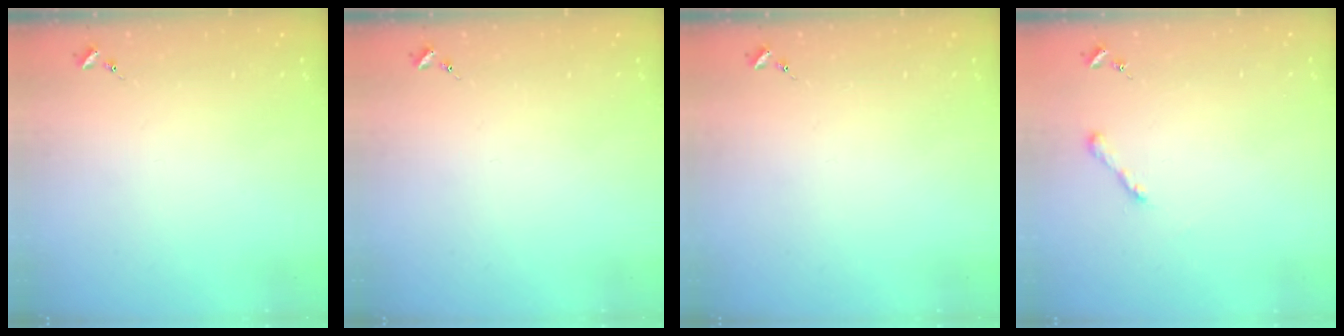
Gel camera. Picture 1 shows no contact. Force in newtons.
{"total": 0.0}
{"total": 0.0}
{"total": 4.0, "press": 4.0, "slide": 0.4}